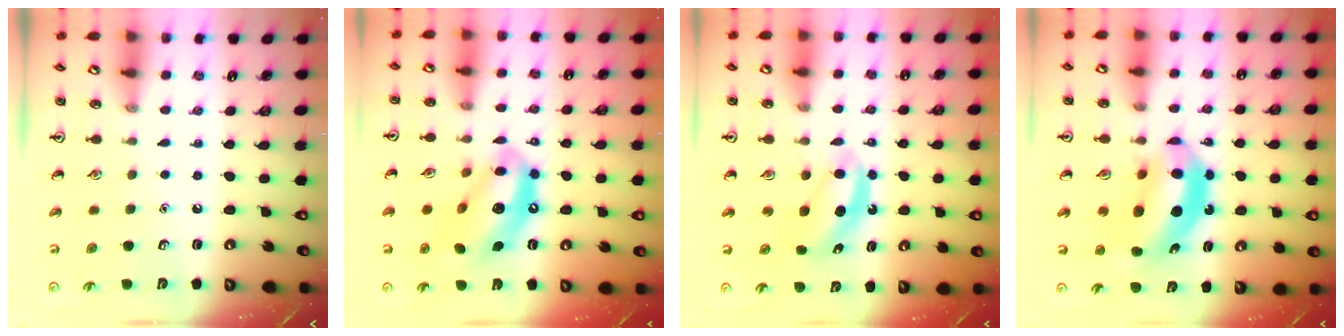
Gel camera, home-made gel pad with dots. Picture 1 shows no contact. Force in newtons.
{"total": 14.2, "press": 13.5, "slide": 4.3}
{"total": 5.0, "press": 4.9, "slide": 1.0}
{"total": 12.1, "press": 11.4, "slide": 3.8}